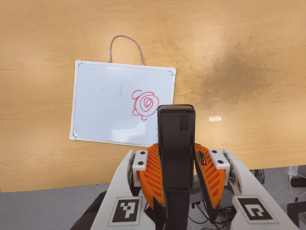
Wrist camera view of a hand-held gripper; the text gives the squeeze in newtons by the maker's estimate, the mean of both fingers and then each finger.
{"total": 5.0, "left": 3.7, "right": 6.3}